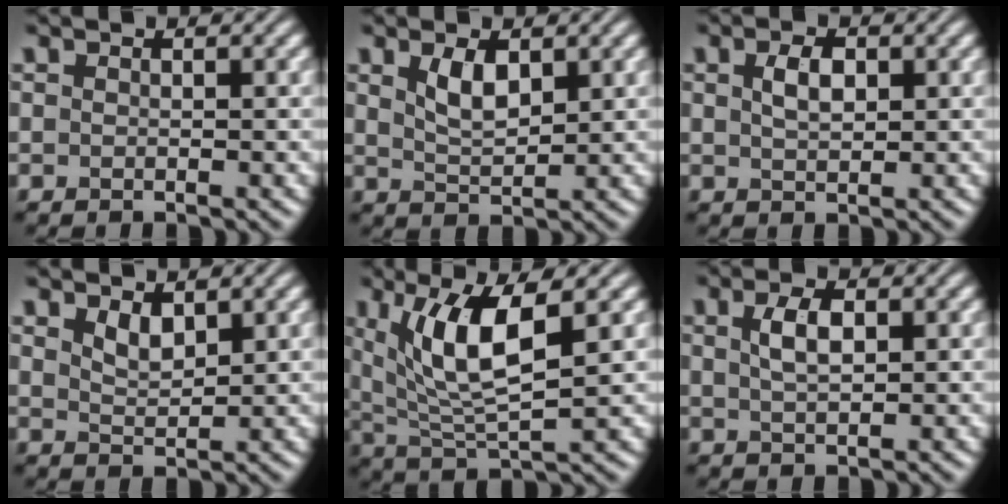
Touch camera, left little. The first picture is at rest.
{"total": 2.8, "force": [1.4, 1.2, 2.1], "torque": [-0.046, -0.002, 0.029]}
{"total": 2.3, "force": [0.7, 1.2, 1.8], "torque": [-0.039, 0.003, 0.014]}
{"total": 1.9, "force": [1.2, 0.8, 1.2], "torque": [-0.024, -0.004, 0.028]}
{"total": 7.2, "force": [2.5, 2.1, 6.5], "torque": [-0.127, -0.008, 0.052]}
{"total": 2.7, "force": [0.8, 1.3, 2.2], "torque": [-0.049, 0.003, 0.017]}